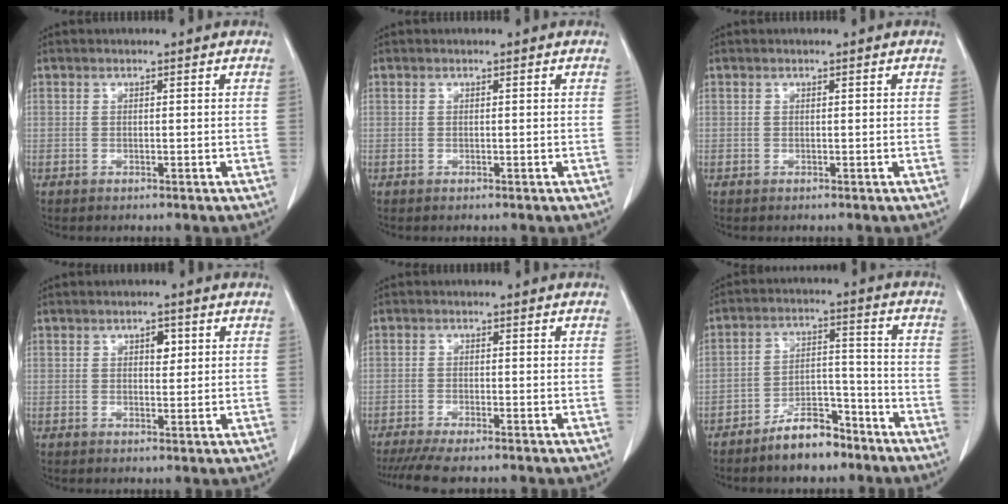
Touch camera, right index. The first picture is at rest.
{"total": 0.0}
{"total": 0.0}
{"total": 2.1, "force": [0.8, 1.2, 1.6], "torque": [-0.021, 0.000, 0.012]}
{"total": 7.4, "force": [-6.2, 0.8, 4.0], "torque": [-0.055, -0.015, -0.100]}
{"total": 8.2, "force": [-6.3, 3.4, 3.9], "torque": [-0.063, 0.019, -0.110]}